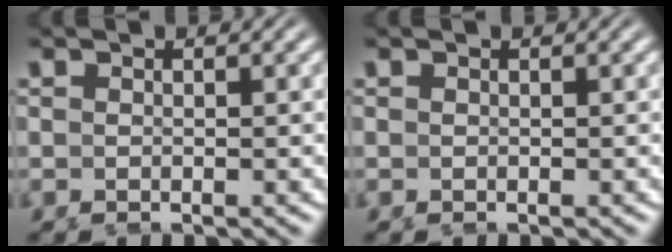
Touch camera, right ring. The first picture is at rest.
{"total": 0.0}